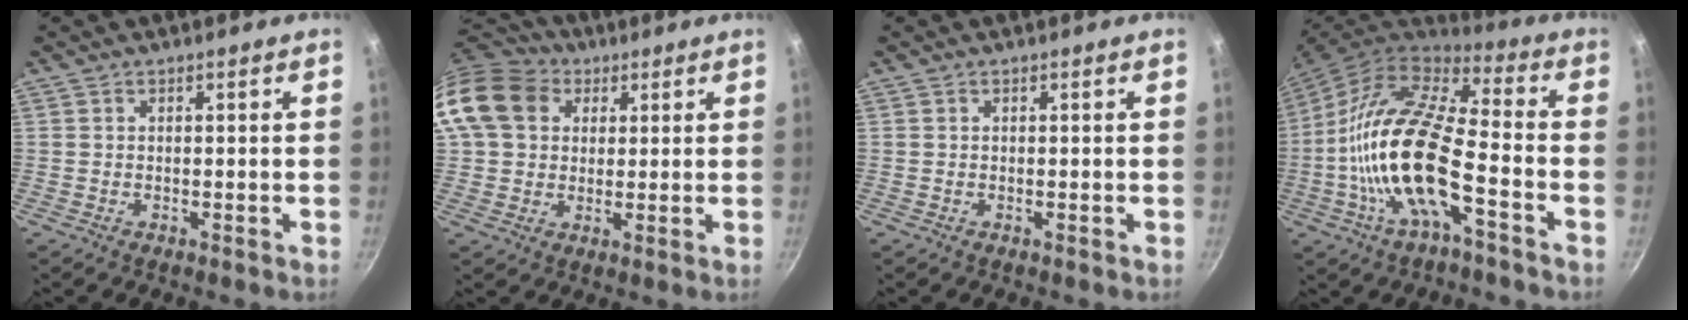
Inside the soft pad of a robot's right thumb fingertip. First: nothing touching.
{"total": 15.5, "force": [5.1, 12.3, 7.9], "torque": [-0.141, 0.019, 0.081]}
{"total": 0.0}
{"total": 19.6, "force": [-5.5, 7.1, 17.5], "torque": [-0.331, 0.038, -0.122]}